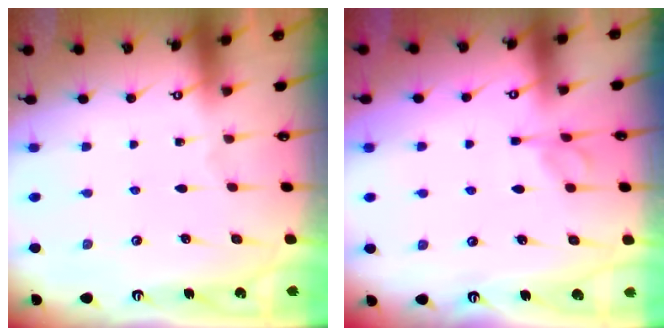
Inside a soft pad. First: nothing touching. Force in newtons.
{"total": 4.1, "press": 4.0, "slide": 0.6}